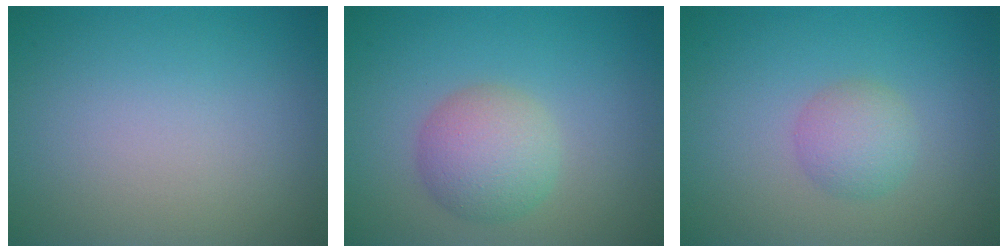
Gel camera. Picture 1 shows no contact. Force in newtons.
{"total": 4.1, "press": 4.1, "slide": 0.2}
{"total": 2.4, "press": 2.4, "slide": 0.1}